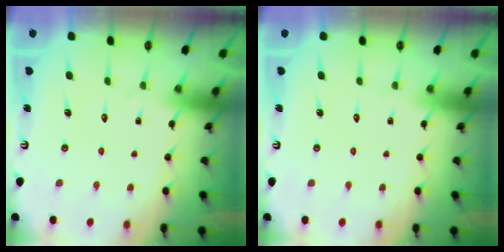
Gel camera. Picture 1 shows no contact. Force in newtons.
{"total": 0.0}